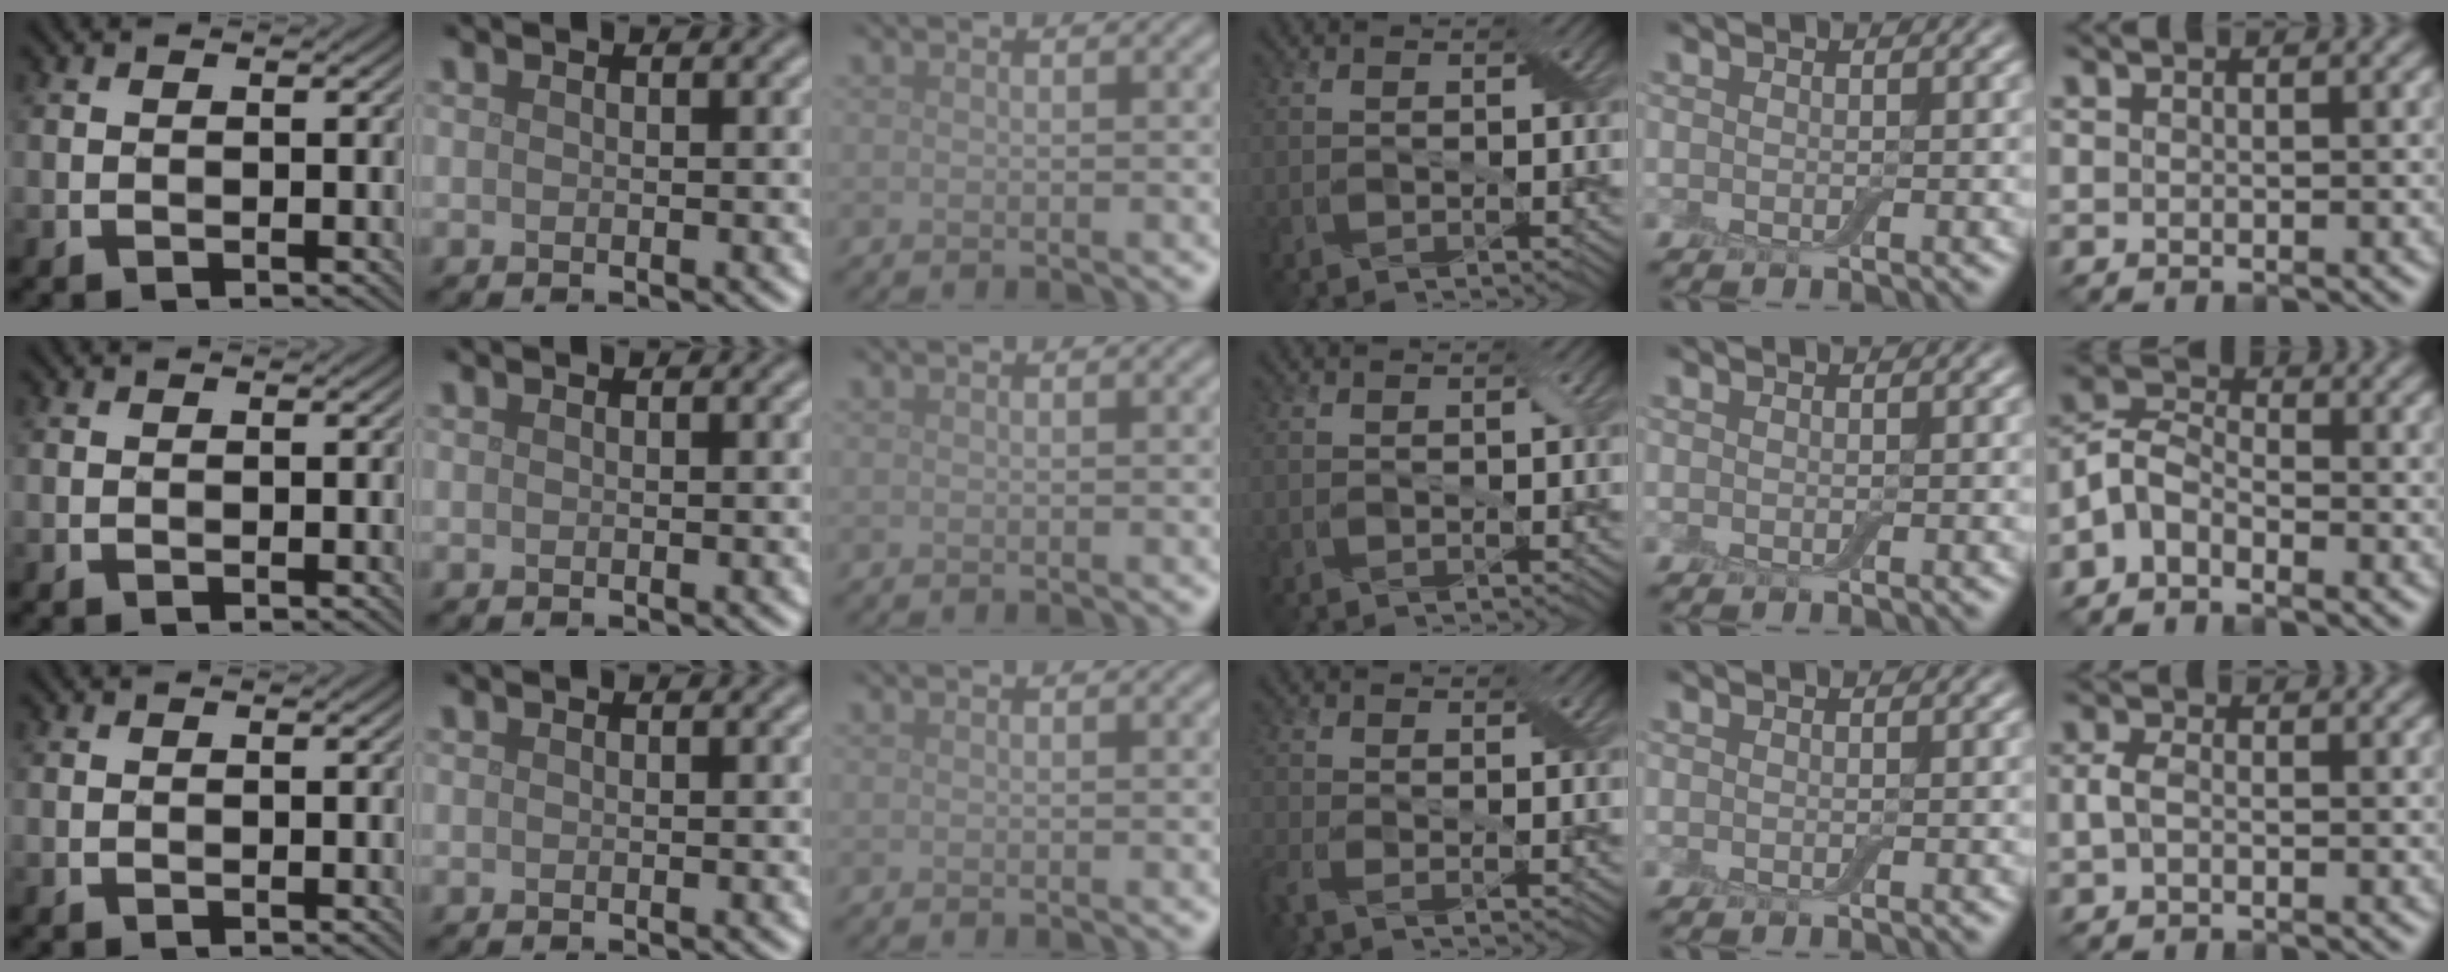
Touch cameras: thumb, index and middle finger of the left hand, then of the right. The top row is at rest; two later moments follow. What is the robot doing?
{"motion": "extract", "object": "airpods case & airpods"}